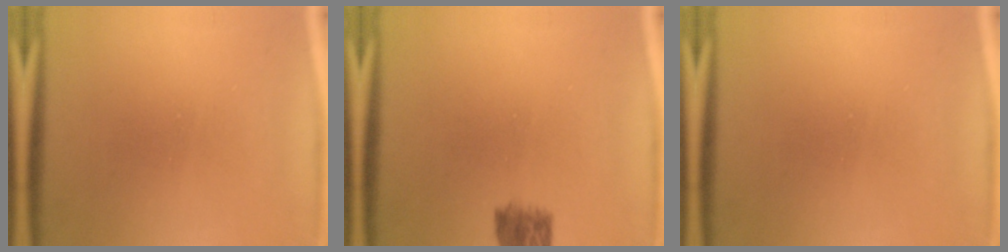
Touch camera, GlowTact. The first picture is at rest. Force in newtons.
{"total": 4.5}
{"total": 0.0}